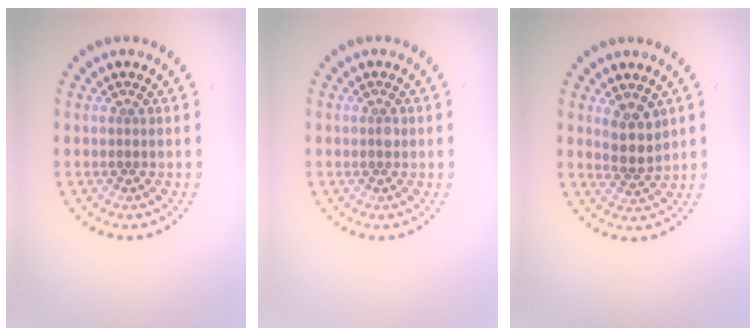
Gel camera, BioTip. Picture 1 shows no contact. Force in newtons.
{"total": 0.9, "press": 0.9, "slide": 0.1}
{"total": 2.6, "press": 2.3, "slide": 1.2}